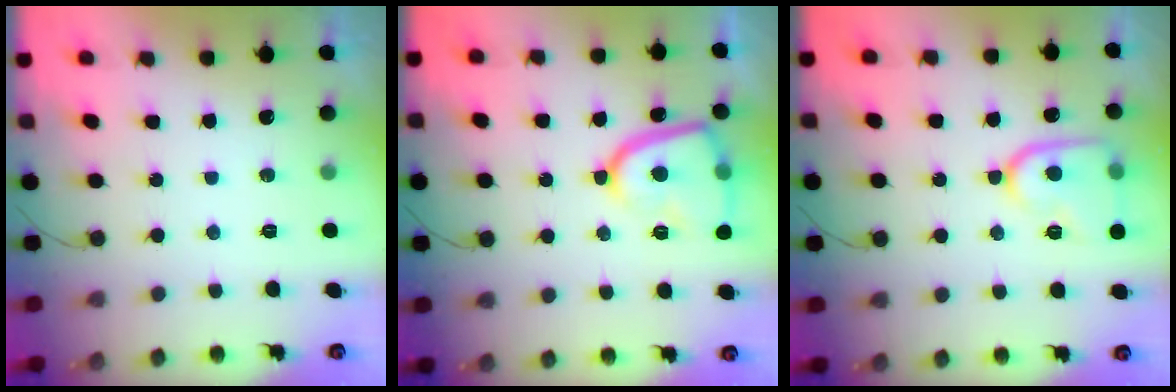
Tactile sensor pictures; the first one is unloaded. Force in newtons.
{"total": 14.8, "press": 14.7, "slide": 1.7}
{"total": 13.6, "press": 13.6, "slide": 1.3}